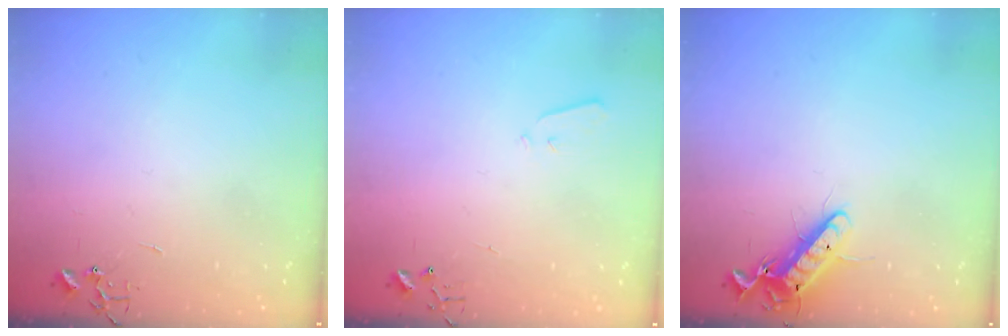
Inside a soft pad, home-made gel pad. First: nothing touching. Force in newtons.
{"total": 3.4, "press": 3.3, "slide": 0.5}
{"total": 13.1, "press": 12.9, "slide": 2.2}